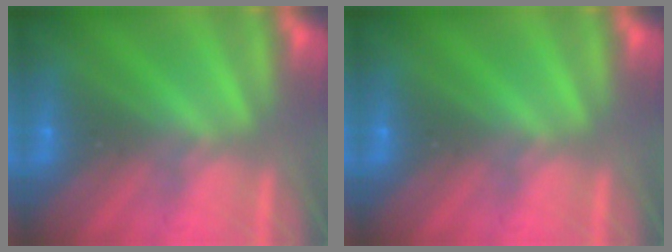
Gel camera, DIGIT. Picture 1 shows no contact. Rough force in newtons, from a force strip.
{"total": 0.0}